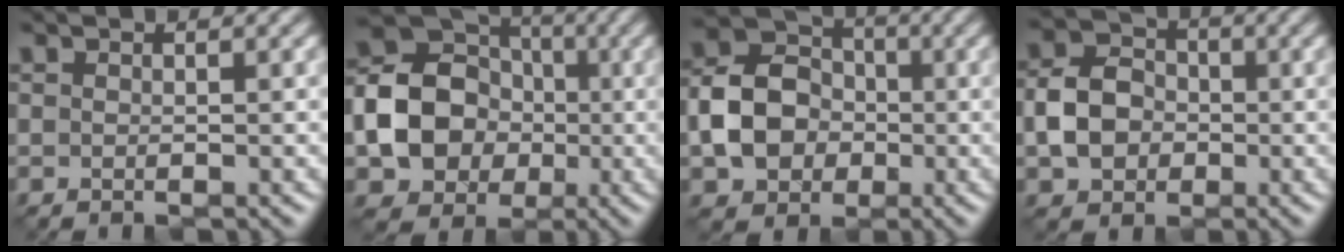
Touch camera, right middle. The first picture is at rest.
{"total": 10.5, "force": [-1.8, 8.7, 5.6], "torque": [-0.094, -0.010, -0.048]}
{"total": 6.3, "force": [-1.5, 5.2, 3.3], "torque": [-0.061, 0.007, -0.038]}
{"total": 4.6, "force": [-1.1, 3.8, 2.3], "torque": [-0.043, 0.005, -0.026]}